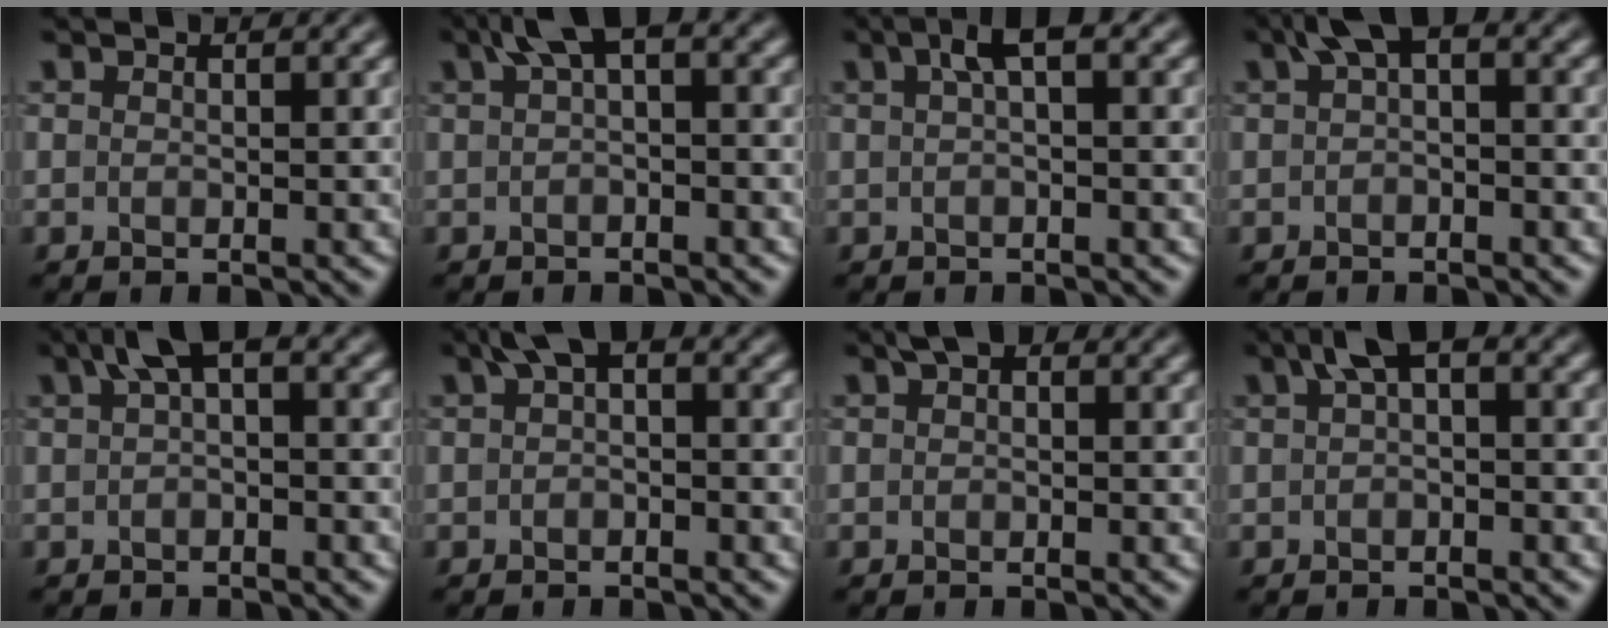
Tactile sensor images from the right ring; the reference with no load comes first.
{"total": 3.0, "force": [0.9, 1.1, 2.6], "torque": [-0.038, 0.016, 0.008]}
{"total": 2.1, "force": [0.7, 0.3, 1.9], "torque": [-0.035, 0.014, 0.008]}
{"total": 2.6, "force": [0.6, 1.3, 2.2], "torque": [-0.032, 0.014, 0.000]}
{"total": 2.9, "force": [0.8, 1.1, 2.6], "torque": [-0.037, 0.016, 0.005]}
{"total": 2.1, "force": [0.5, 1.1, 1.8], "torque": [-0.026, 0.014, 0.001]}
{"total": 1.1, "force": [0.5, 0.6, 0.7], "torque": [-0.011, 0.006, 0.001]}
{"total": 2.6, "force": [0.6, 1.1, 2.3], "torque": [-0.034, 0.015, 0.002]}